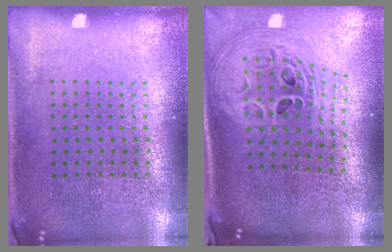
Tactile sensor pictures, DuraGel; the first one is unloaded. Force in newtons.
{"total": 2.4, "press": 1.7, "slide": 1.7}